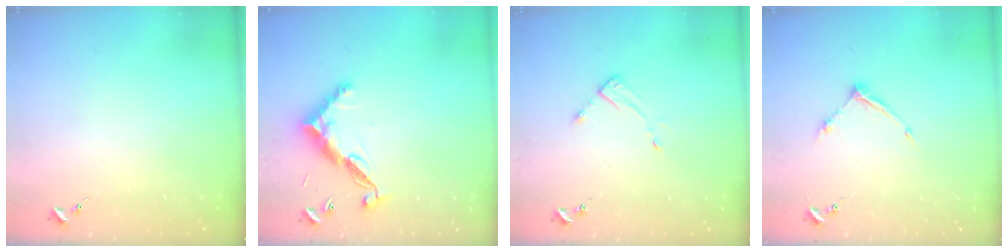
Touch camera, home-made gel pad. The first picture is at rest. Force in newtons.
{"total": 12.8, "press": 12.8, "slide": 0.4}
{"total": 3.2, "press": 3.2, "slide": 0.3}
{"total": 8.6, "press": 8.6, "slide": 0.5}